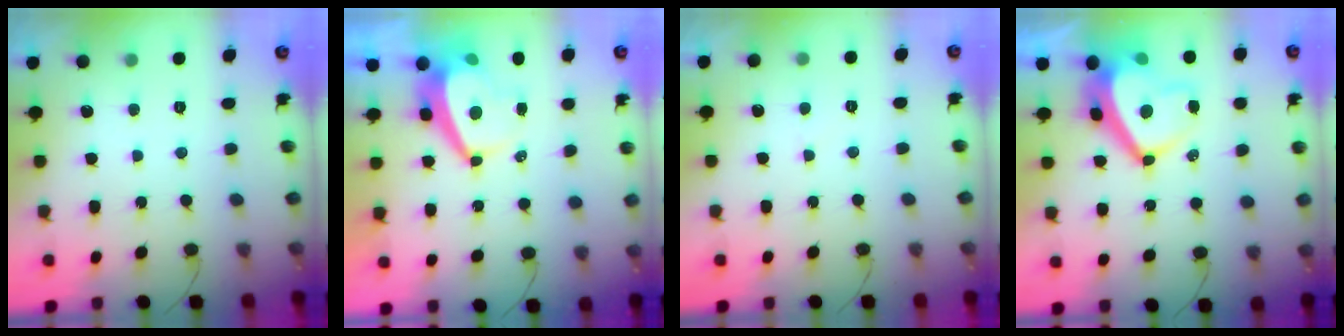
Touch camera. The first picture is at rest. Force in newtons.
{"total": 6.7, "press": 6.7, "slide": 0.8}
{"total": 2.5, "press": 2.5, "slide": 0.2}
{"total": 10.5, "press": 10.2, "slide": 2.5}